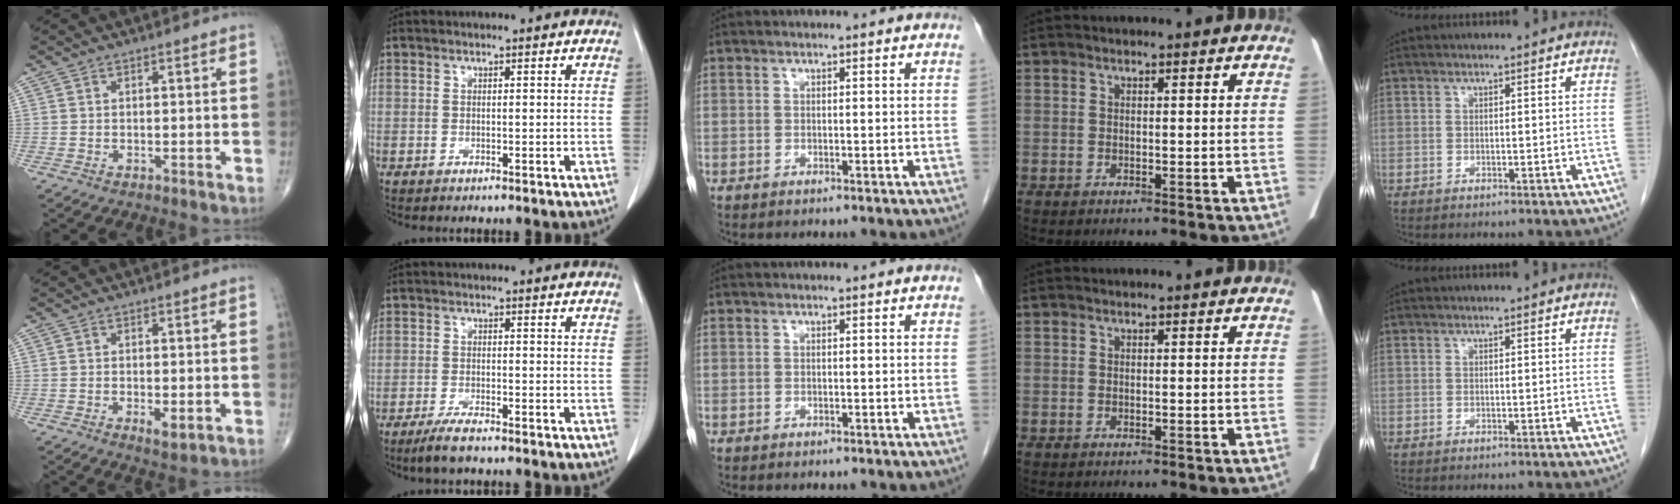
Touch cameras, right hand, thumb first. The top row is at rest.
{"thumb": {"total": 2.9, "force": [-0.8, 1.0, 2.6], "torque": [-0.042, -0.009, -0.014]}, "index": {"total": 3.7, "force": [-2.9, 0.5, 2.3], "torque": [-0.051, -0.006, -0.055]}}